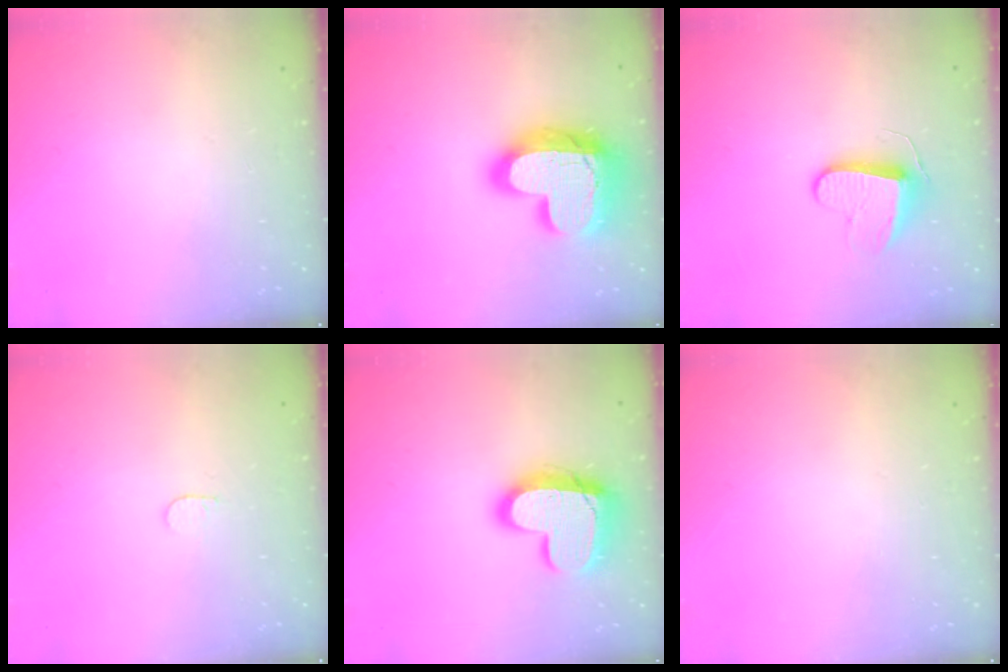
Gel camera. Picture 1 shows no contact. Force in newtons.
{"total": 23.6, "press": 23.5, "slide": 2.0}
{"total": 9.3, "press": 9.3, "slide": 0.6}
{"total": 3.3, "press": 3.3, "slide": 0.3}
{"total": 18.2, "press": 18.2, "slide": 1.4}
{"total": 0.5, "press": 0.5, "slide": 0.1}